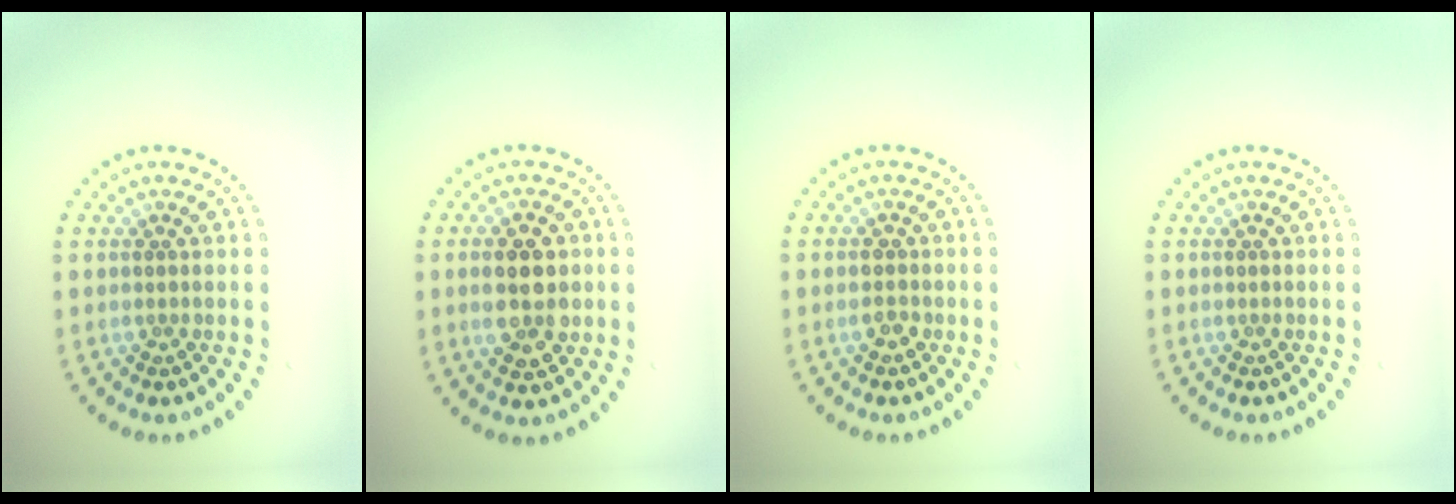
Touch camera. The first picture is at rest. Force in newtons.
{"total": 4.5, "press": 4.5, "slide": 0.0}
{"total": 1.4, "press": 1.4, "slide": 0.2}
{"total": 0.0}